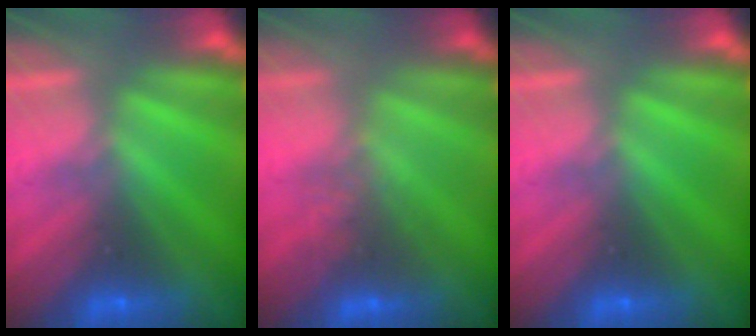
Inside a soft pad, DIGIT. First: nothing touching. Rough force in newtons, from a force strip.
{"total": 2.9}
{"total": 0.0}